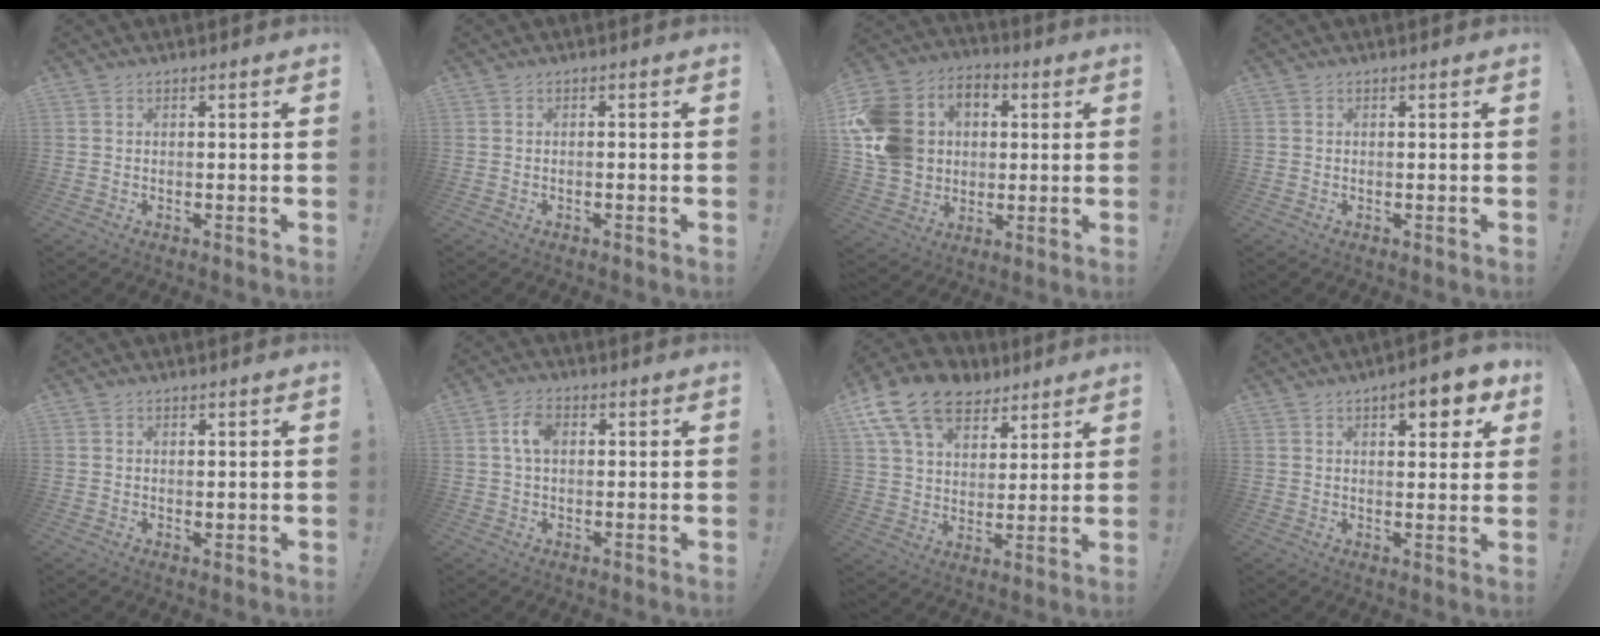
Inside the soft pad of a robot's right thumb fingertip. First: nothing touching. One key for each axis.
{"total": 0.8, "fx": -0.7, "fy": 0.0, "fz": 0.4, "tx": -0.008, "ty": 0.001, "tz": -0.012}
{"total": 17.1, "fx": 1.6, "fy": 14.8, "fz": 8.4, "tx": -0.151, "ty": 0.008, "tz": 0.043}
{"total": 0.0}
{"total": 0.9, "fx": 0.6, "fy": 0.7, "fz": 0.2, "tx": 0.003, "ty": -0.002, "tz": 0.010}
{"total": 5.5, "fx": 1.2, "fy": 3.3, "fz": 4.3, "tx": -0.070, "ty": 0.006, "tz": 0.020}
{"total": 17.5, "fx": 10.4, "fy": 11.2, "fz": 8.5, "tx": -0.140, "ty": -0.057, "tz": 0.195}
{"total": 7.8, "fx": 4.1, "fy": 2.7, "fz": 6.0, "tx": -0.066, "ty": -0.021, "tz": 0.064}